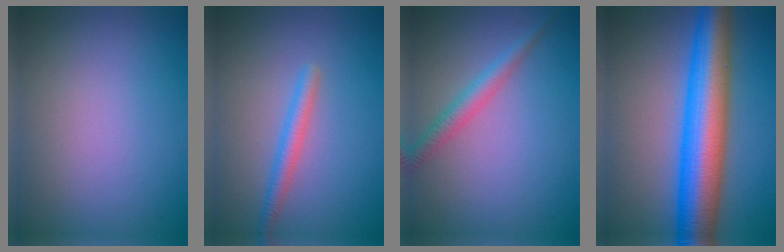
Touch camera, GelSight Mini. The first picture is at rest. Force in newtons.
{"total": 2.0, "press": 2.0, "slide": 0.1}
{"total": 2.2, "press": 2.2, "slide": 0.1}
{"total": 10.6, "press": 10.6, "slide": 0.1}